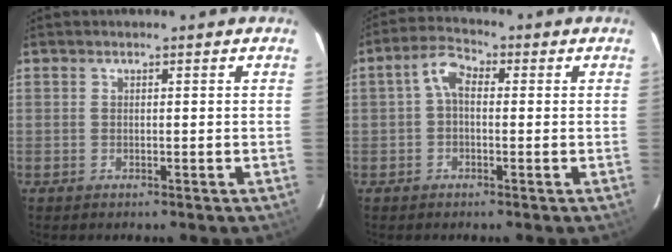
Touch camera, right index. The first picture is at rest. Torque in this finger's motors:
{"motor_torque": [0.33, -0.22, 0.35, 0.08]}